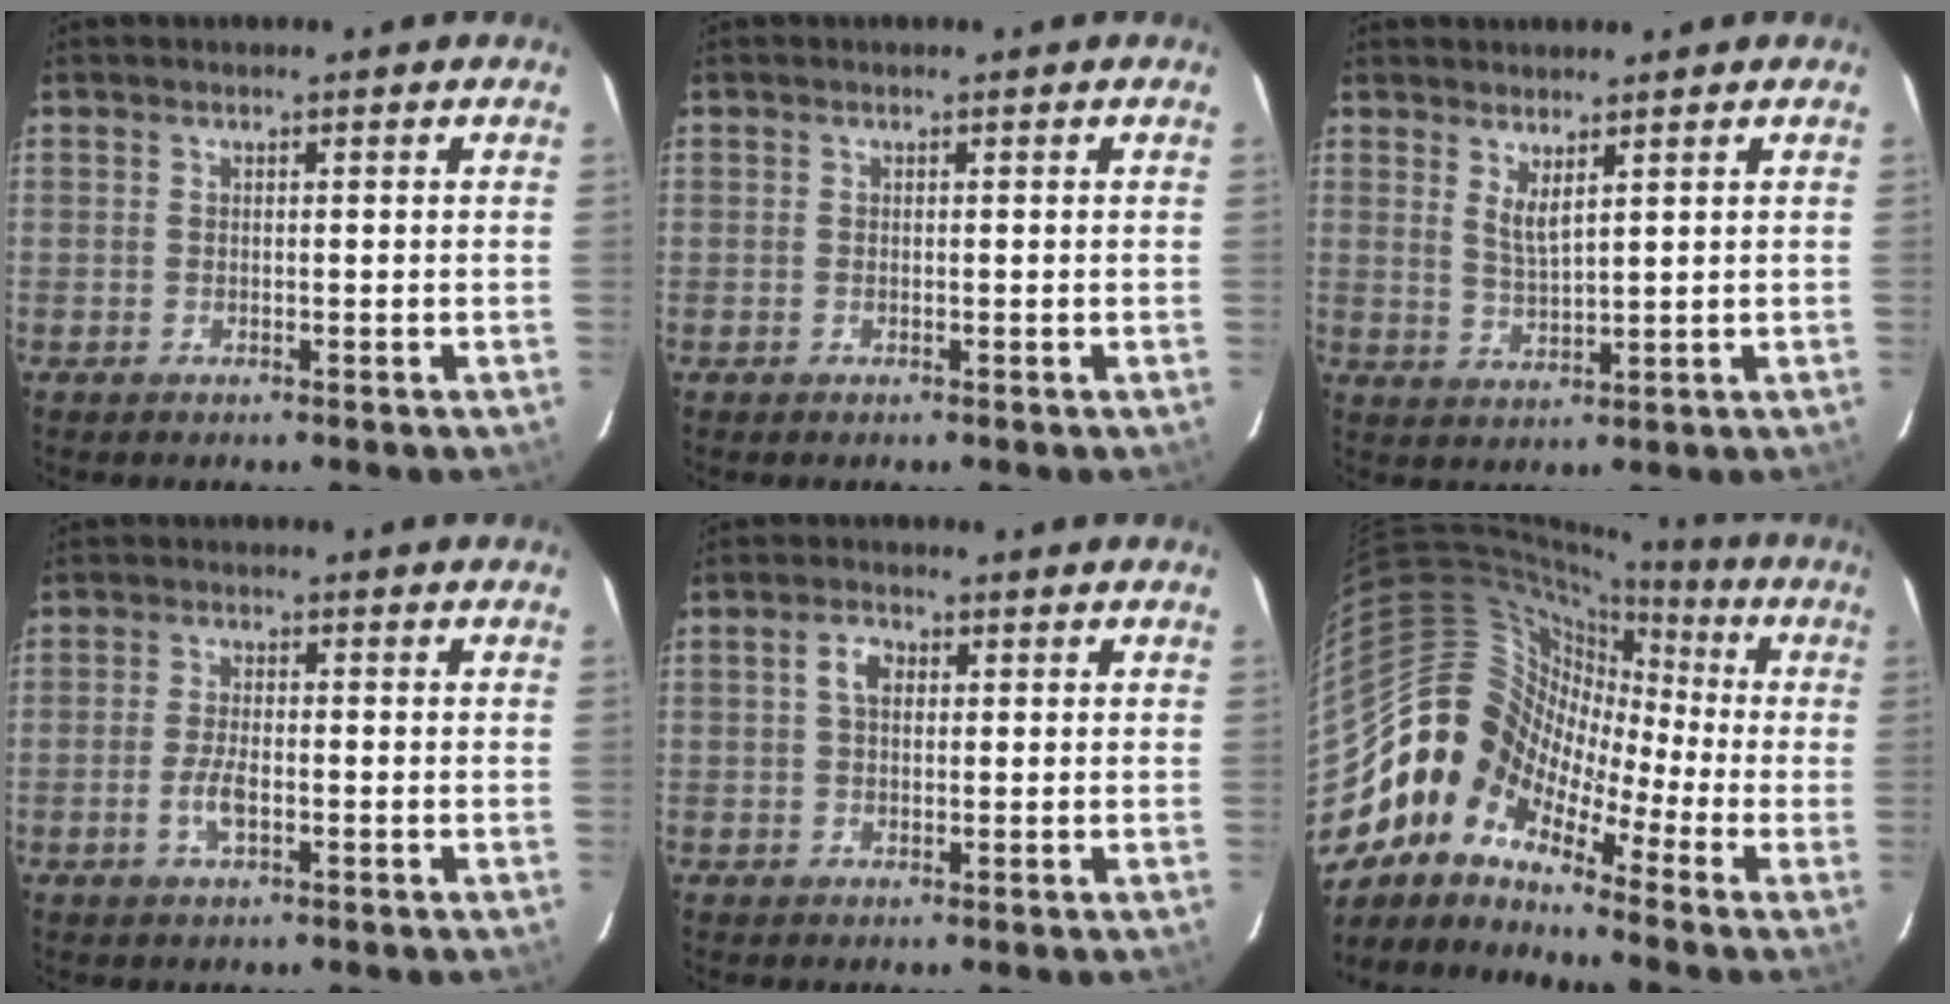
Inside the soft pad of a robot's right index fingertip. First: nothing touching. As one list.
[{"total": 0.0}, {"total": 3.5, "force": [2.3, 0.5, 2.6], "torque": [-0.049, -0.008, 0.042]}, {"total": 4.0, "force": [-1.5, 1.4, 3.4], "torque": [-0.072, -0.001, -0.028]}, {"total": 3.2, "force": [0.7, 2.1, 2.3], "torque": [-0.042, 0.012, 0.013]}, {"total": 10.8, "force": [-5.9, 8.4, 3.2], "torque": [-0.059, 0.032, -0.150]}]